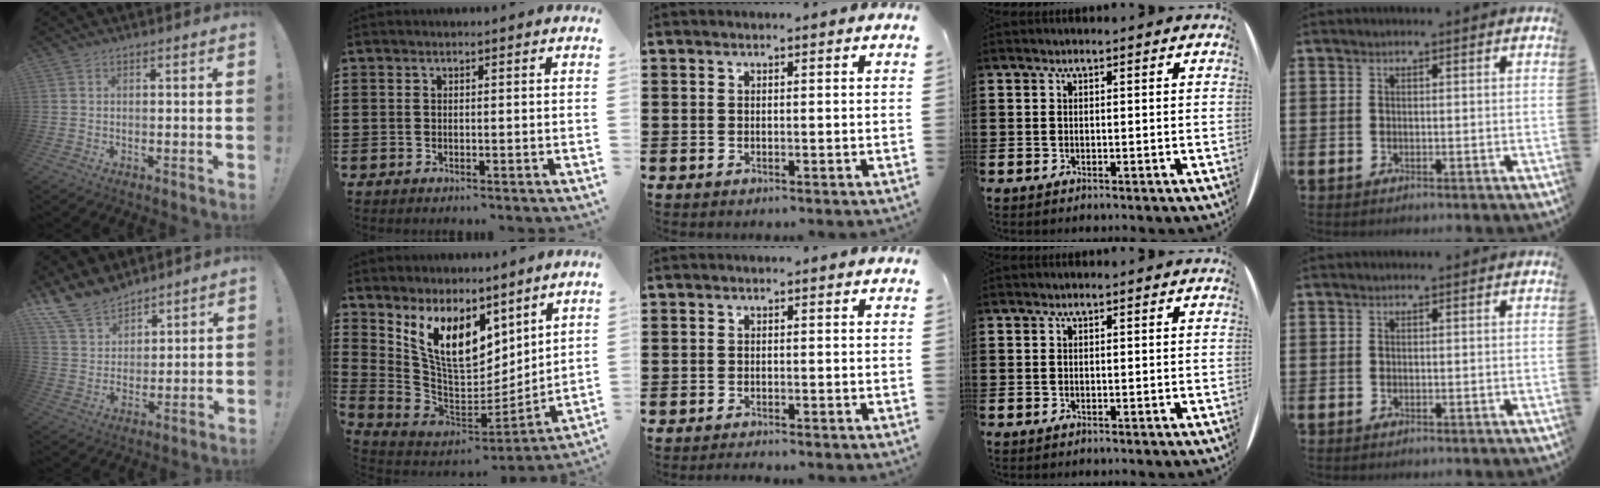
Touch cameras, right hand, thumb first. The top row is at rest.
{"thumb": {"total": 12.8, "force": [10.5, 6.4, 3.4], "torque": [-0.071, -0.077, 0.205]}, "index": {"total": 11.4, "force": [6.4, 6.2, 7.1], "torque": [-0.164, -0.032, 0.125]}, "middle": {"total": 0.7, "force": [-0.7, -0.1, 0.1], "torque": [-0.003, -0.003, -0.013]}}